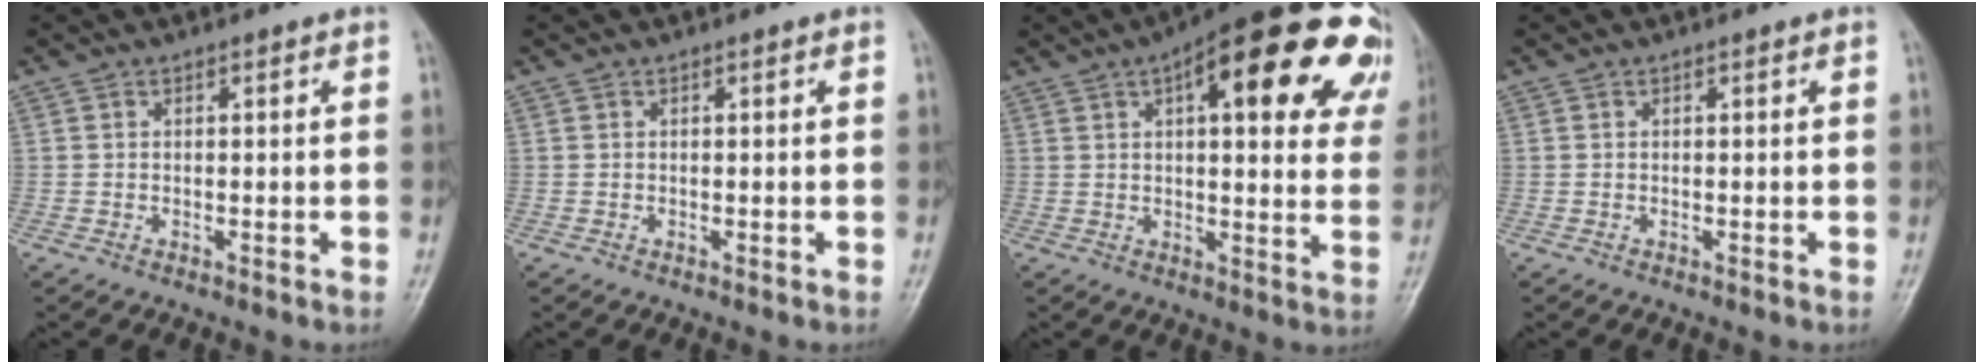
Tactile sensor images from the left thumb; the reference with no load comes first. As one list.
[{"total": 0.0}, {"total": 25.6, "force": [11.1, 9.3, 21.1], "torque": [-0.247, 0.011, 0.139]}, {"total": 0.0}]